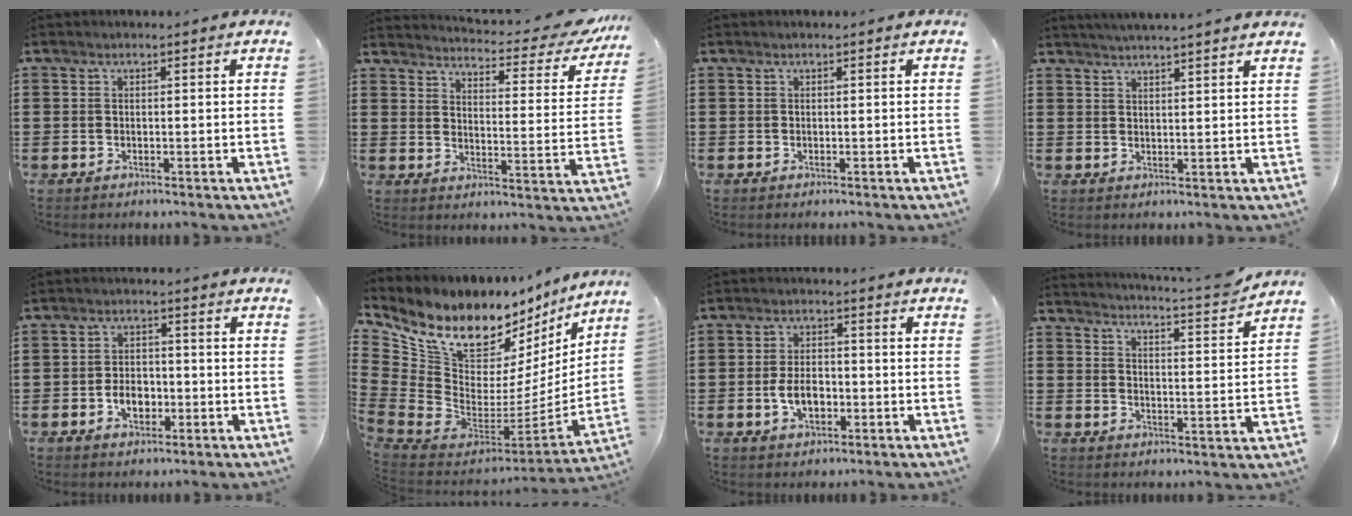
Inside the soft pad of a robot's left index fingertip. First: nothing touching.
{"total": 3.9, "force": [3.6, 0.1, 1.5], "torque": [-0.036, -0.037, 0.052]}
{"total": 0.0}
{"total": 2.7, "force": [2.6, -0.8, 0.3], "torque": [-0.011, -0.011, 0.048]}
{"total": 4.0, "force": [-1.5, 2.7, 2.6], "torque": [-0.041, 0.000, -0.031]}
{"total": 11.1, "force": [8.2, 5.9, 4.4], "torque": [-0.112, -0.081, 0.146]}
{"total": 4.8, "force": [-1.4, 2.7, 3.7], "torque": [-0.065, 0.001, -0.029]}
{"total": 3.9, "force": [3.7, -0.8, 1.1], "torque": [-0.031, -0.036, 0.056]}